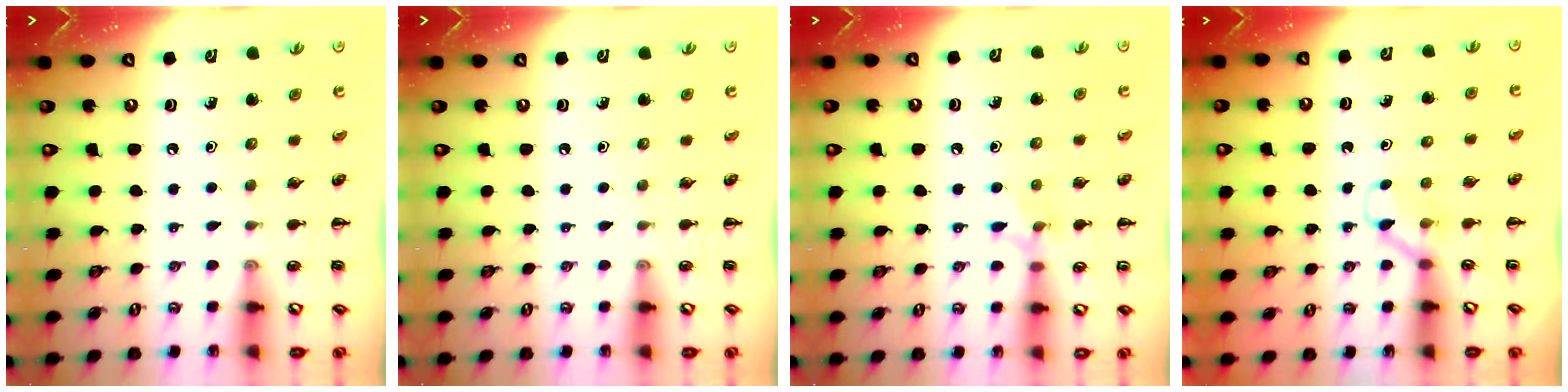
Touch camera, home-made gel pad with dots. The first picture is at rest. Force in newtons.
{"total": 0.0}
{"total": 6.6, "press": 6.4, "slide": 1.9}
{"total": 3.3, "press": 3.1, "slide": 1.1}